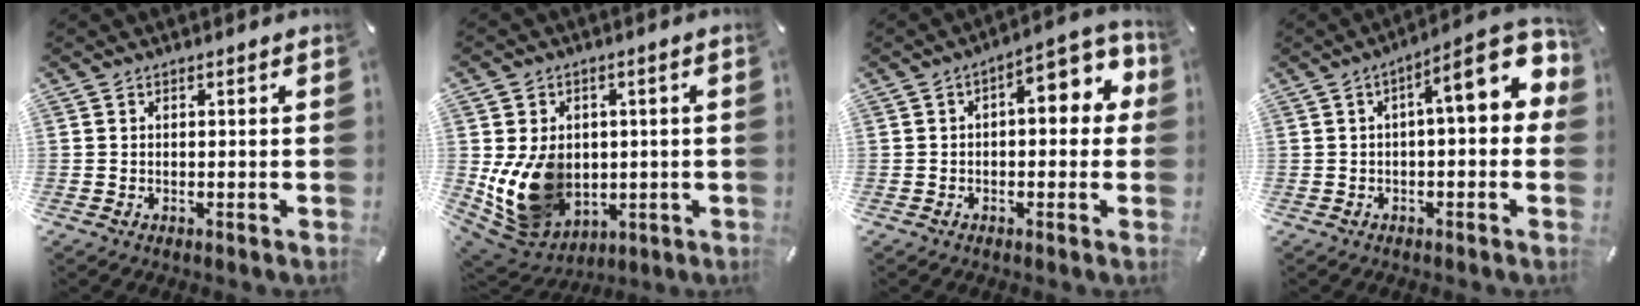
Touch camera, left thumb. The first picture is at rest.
{"total": 14.0, "force": [-0.6, 11.6, 7.7], "torque": [-0.162, -0.011, -0.003]}
{"total": 10.0, "force": [2.0, 4.8, 8.5], "torque": [-0.113, -0.014, 0.027]}
{"total": 13.6, "force": [3.7, 4.4, 12.3], "torque": [-0.161, -0.027, 0.052]}